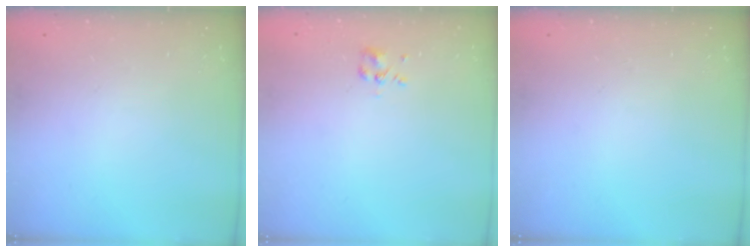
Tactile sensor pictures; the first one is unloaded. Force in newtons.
{"total": 1.9, "press": 1.8, "slide": 0.8}
{"total": 0.0}